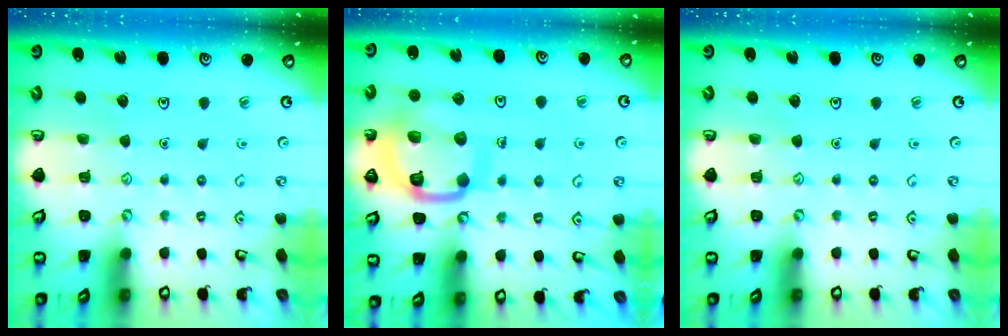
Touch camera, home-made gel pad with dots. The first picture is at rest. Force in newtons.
{"total": 14.1, "press": 14.0, "slide": 1.4}
{"total": 0.0}